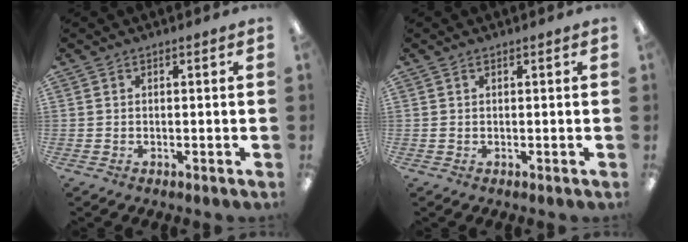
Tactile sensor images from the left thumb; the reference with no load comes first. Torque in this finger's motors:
{"motor_torque": [0.03, 0.15, -0.13, -0.15, -0.01]}